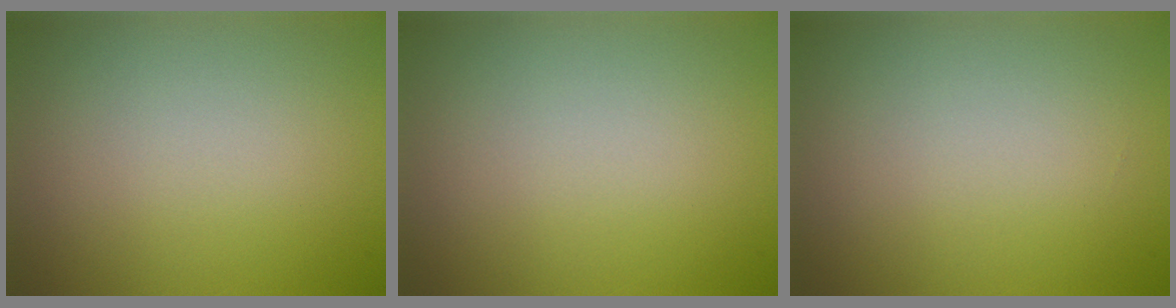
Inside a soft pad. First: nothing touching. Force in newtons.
{"total": 0.0}
{"total": 0.0}